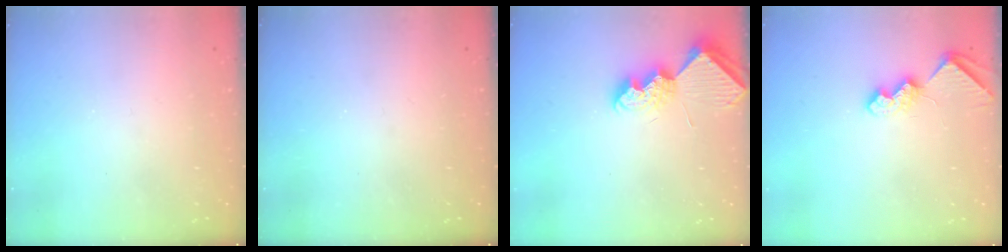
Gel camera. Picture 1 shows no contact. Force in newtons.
{"total": 0.0}
{"total": 8.8, "press": 8.8, "slide": 0.4}
{"total": 7.4, "press": 7.3, "slide": 0.9}